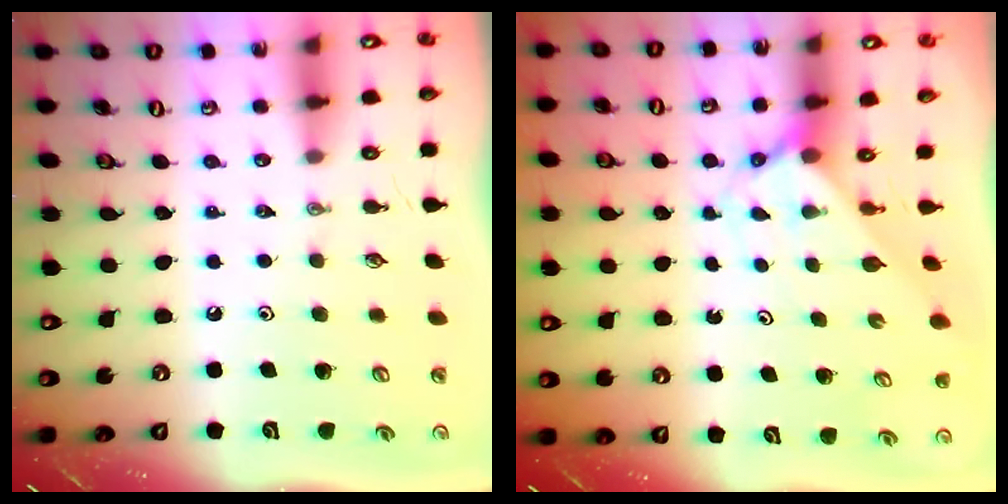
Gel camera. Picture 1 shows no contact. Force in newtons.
{"total": 2.6, "press": 2.6, "slide": 0.3}